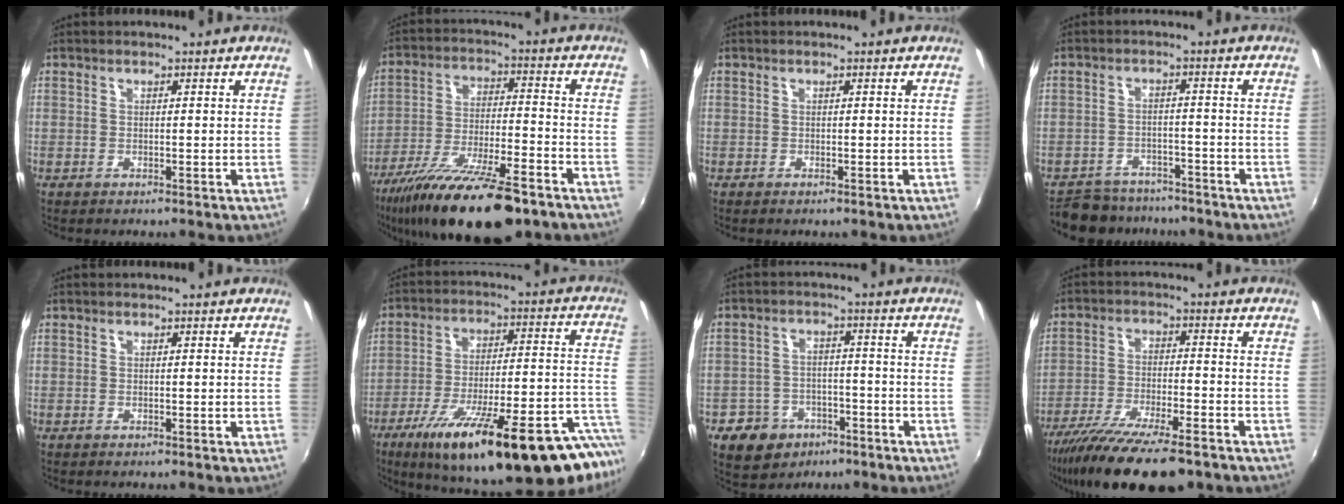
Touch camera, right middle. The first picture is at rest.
{"total": 21.3, "force": [-15.6, 5.5, 13.5], "torque": [-0.255, -0.048, -0.256]}
{"total": 0.0}
{"total": 10.6, "force": [-9.1, 4.7, 2.4], "torque": [-0.067, 0.002, -0.133]}
{"total": 0.0}
{"total": 29.9, "force": [-20.3, 3.8, 21.6], "torque": [-0.298, -0.049, -0.296]}
{"total": 9.7, "force": [-5.5, 7.3, 3.3], "torque": [-0.096, 0.018, -0.070]}
{"total": 17.0, "force": [-13.1, 4.0, 10.1], "torque": [-0.202, -0.044, -0.219]}